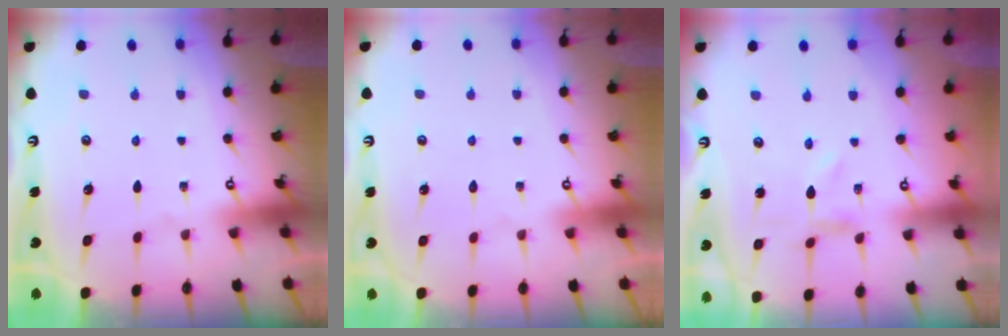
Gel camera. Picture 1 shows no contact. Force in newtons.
{"total": 1.6, "press": 1.6, "slide": 0.1}
{"total": 0.0}